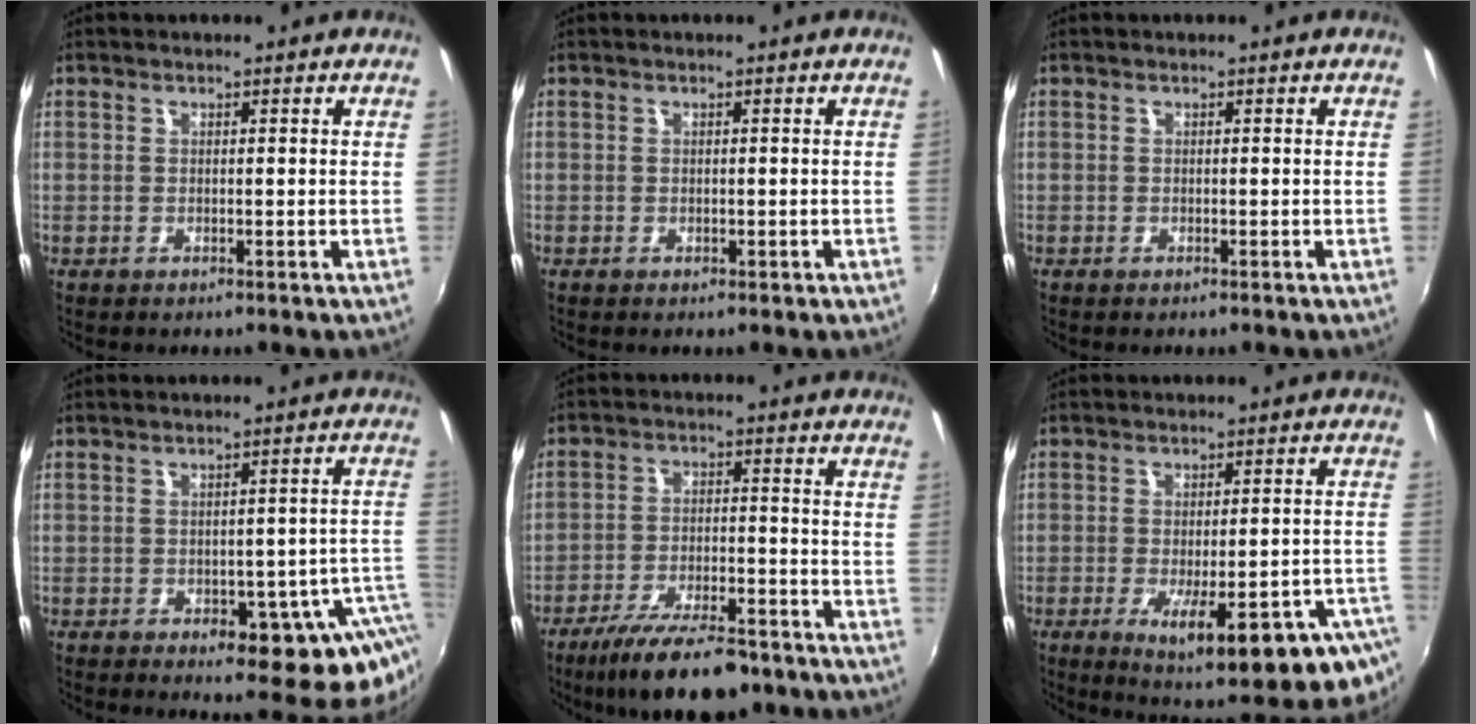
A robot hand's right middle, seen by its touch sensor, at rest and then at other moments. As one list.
[{"total": 0.5, "force": [-0.2, 0.3, 0.3], "torque": [-0.002, -0.002, -0.004]}, {"total": 0.0}, {"total": 13.1, "force": [-5.6, 5.8, 10.3], "torque": [-0.116, -0.015, -0.063]}, {"total": 14.7, "force": [-11.4, 4.2, 8.4], "torque": [-0.172, -0.023, -0.180]}, {"total": 19.0, "force": [-10.1, 4.7, 15.4], "torque": [-0.214, -0.044, -0.127]}]